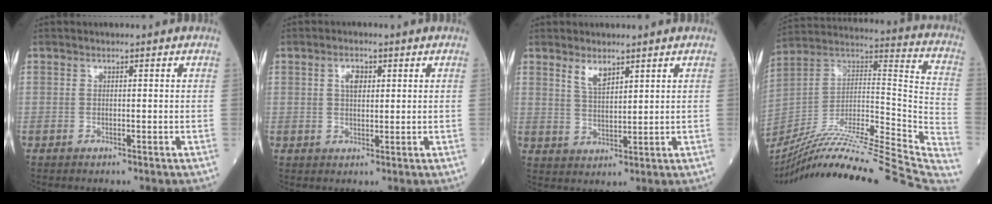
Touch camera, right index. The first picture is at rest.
{"total": 2.9, "force": [1.0, 1.5, 2.2], "torque": [-0.040, 0.004, 0.016]}
{"total": 3.7, "force": [2.5, 1.2, 2.4], "torque": [-0.047, -0.003, 0.053]}
{"total": 39.7, "force": [-34.4, 1.9, 19.7], "torque": [-0.227, -0.051, -0.503]}